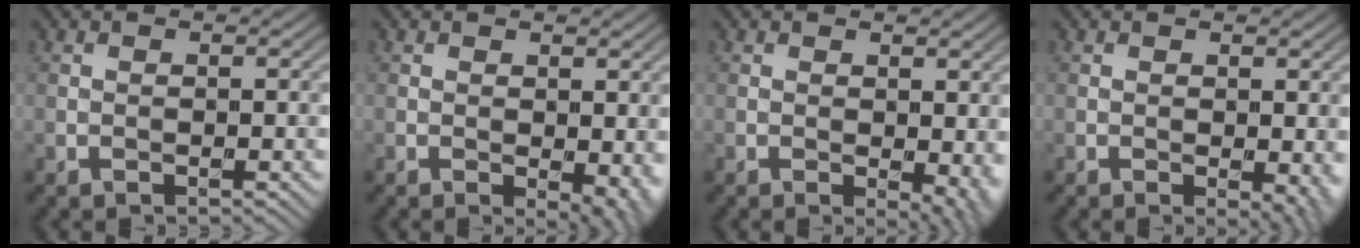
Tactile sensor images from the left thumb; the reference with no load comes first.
{"total": 3.8, "force": [-0.6, 1.9, 3.2], "torque": [-0.037, -0.010, -0.005]}
{"total": 4.2, "force": [-0.4, 2.0, 3.6], "torque": [-0.041, -0.008, -0.002]}
{"total": 3.1, "force": [-0.5, 1.5, 2.7], "torque": [-0.029, -0.009, -0.005]}